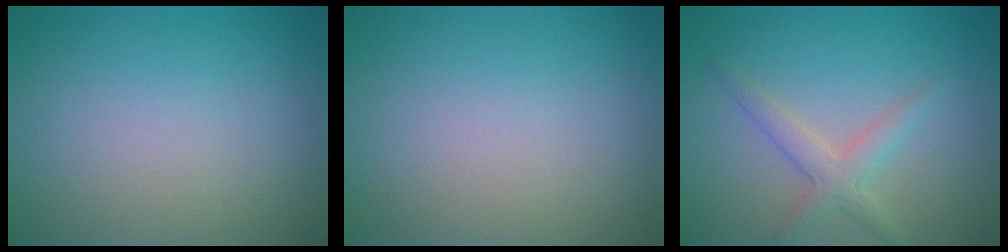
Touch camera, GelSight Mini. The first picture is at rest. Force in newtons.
{"total": 0.0}
{"total": 2.5, "press": 2.5, "slide": 0.0}